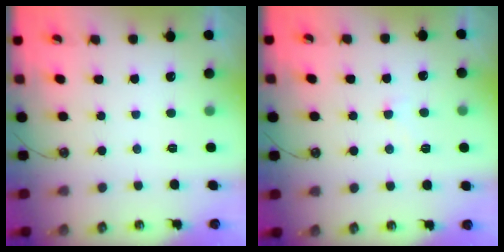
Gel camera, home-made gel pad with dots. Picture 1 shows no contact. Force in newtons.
{"total": 4.5, "press": 4.5, "slide": 0.3}